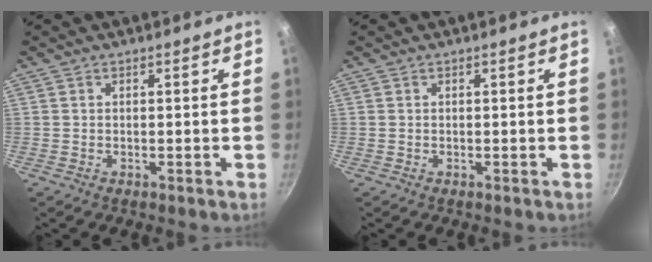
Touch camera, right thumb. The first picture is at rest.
{"total": 0.0}